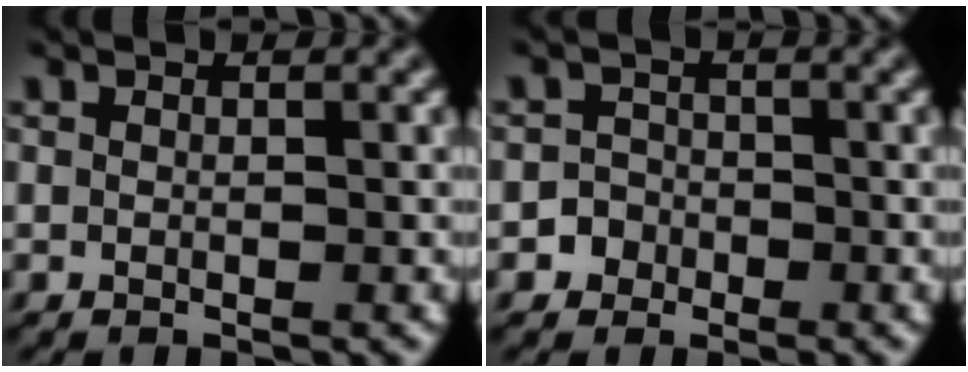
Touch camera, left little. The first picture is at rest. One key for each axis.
{"total": 2.5, "fx": -1.2, "fy": 2.2, "fz": 0.0, "tx": 0.028, "ty": 0.003, "tz": -0.027}